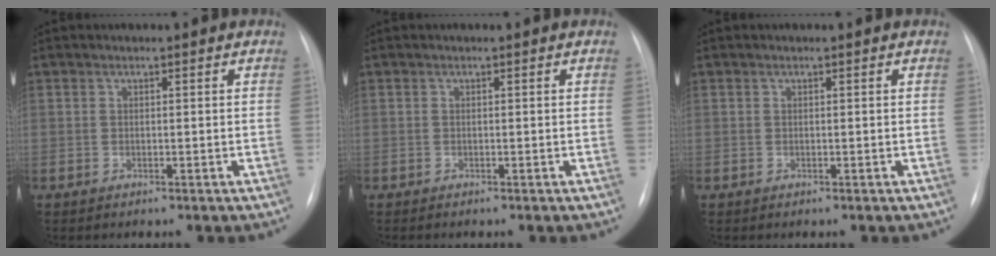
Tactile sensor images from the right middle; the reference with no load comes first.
{"total": 0.0}
{"total": 0.0}